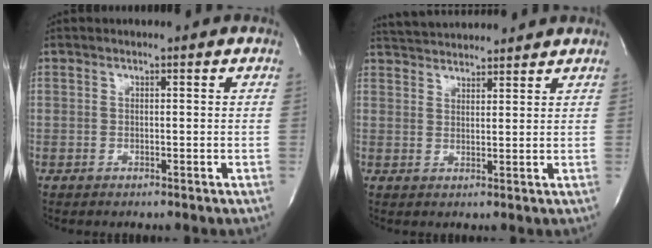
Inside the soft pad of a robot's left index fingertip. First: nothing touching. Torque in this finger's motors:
{"motor_torque": [0.11, -0.58, 0.17, 0.05]}